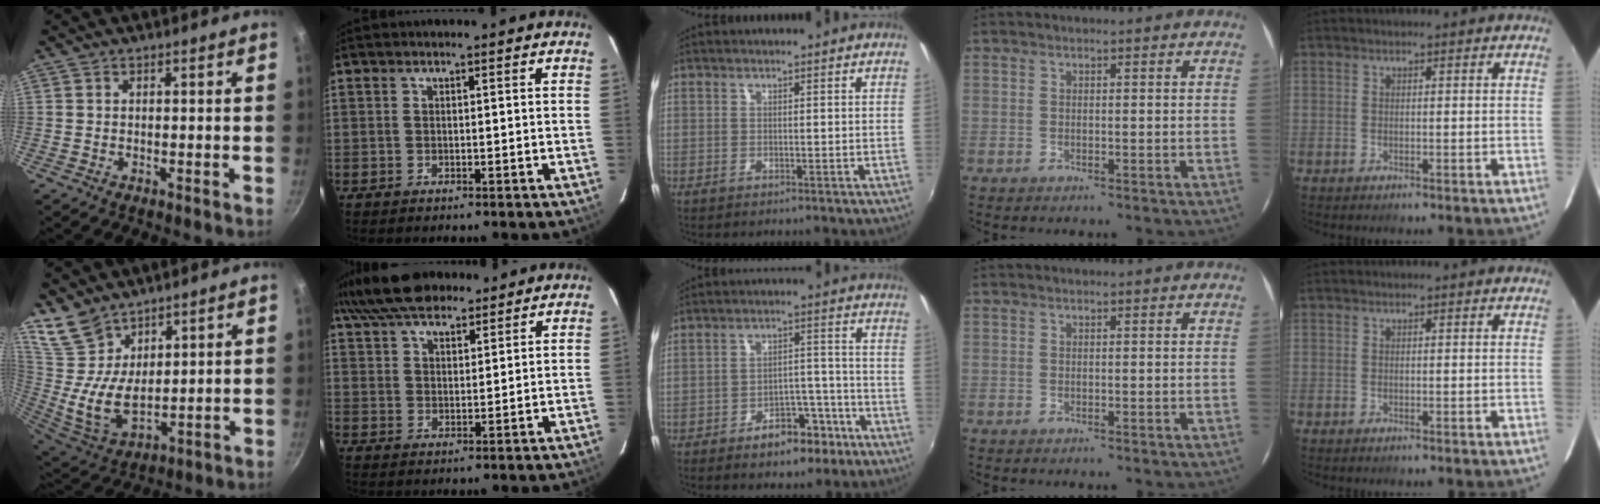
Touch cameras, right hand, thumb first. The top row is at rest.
{"thumb": {"total": 11.7, "force": [8.2, 6.1, 5.6], "torque": [-0.090, -0.053, 0.179]}, "index": {"total": 14.2, "force": [11.2, 5.9, 6.5], "torque": [-0.139, 0.056, 0.190]}, "middle": {"total": 8.6, "force": [-5.7, 4.6, 4.5], "torque": [-0.074, 0.022, -0.070]}}